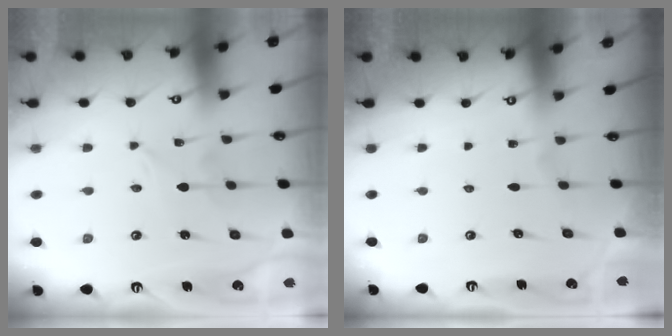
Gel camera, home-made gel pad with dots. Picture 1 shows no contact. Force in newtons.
{"total": 0.0}